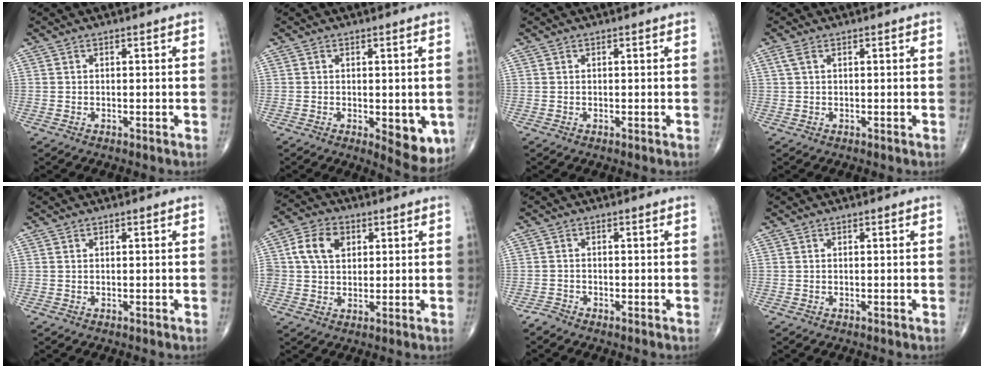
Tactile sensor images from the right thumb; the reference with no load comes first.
{"total": 8.0, "force": [-1.9, 3.6, 6.9], "torque": [-0.063, -0.013, -0.017]}
{"total": 0.0}
{"total": 1.6, "force": [0.7, 0.7, 1.2], "torque": [-0.037, 0.014, 0.019]}
{"total": 0.0}
{"total": 7.8, "force": [2.2, 5.7, 4.8], "torque": [-0.071, 0.005, 0.035]}
{"total": 1.0, "force": [-1.0, 0.3, 0.0], "torque": [-0.003, -0.003, -0.024]}
{"total": 0.0}